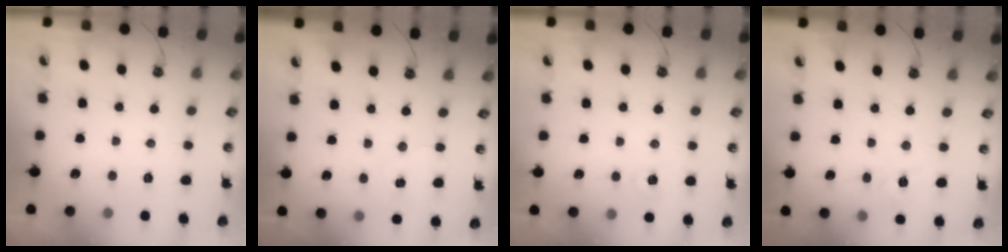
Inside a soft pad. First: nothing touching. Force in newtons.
{"total": 3.9, "press": 3.9, "slide": 0.3}
{"total": 5.9, "press": 5.9, "slide": 0.6}
{"total": 4.7, "press": 4.7, "slide": 0.6}